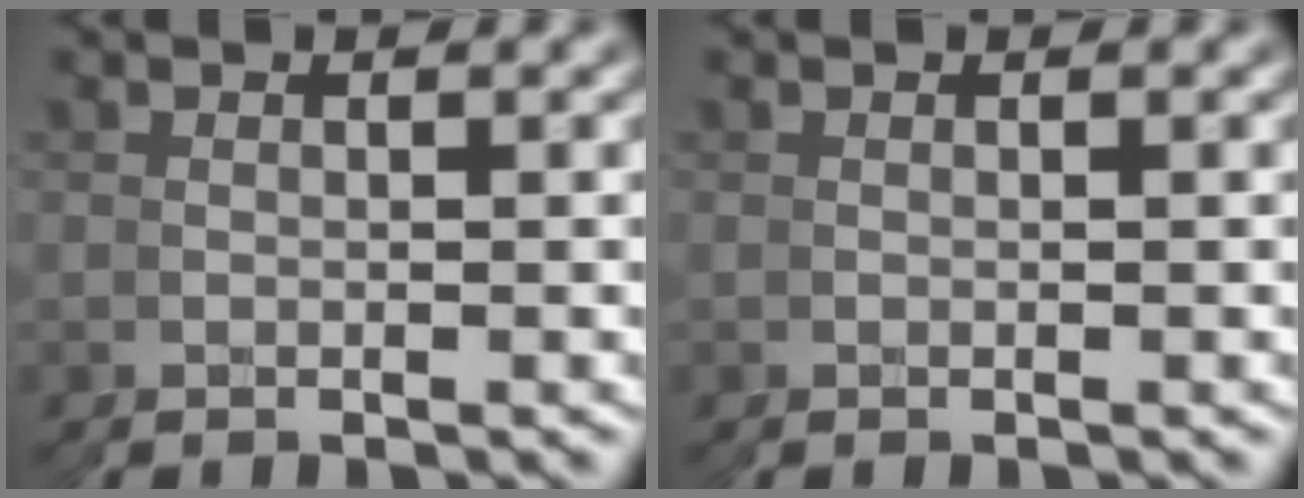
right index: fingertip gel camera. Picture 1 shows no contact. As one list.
[{"total": 0.0}]